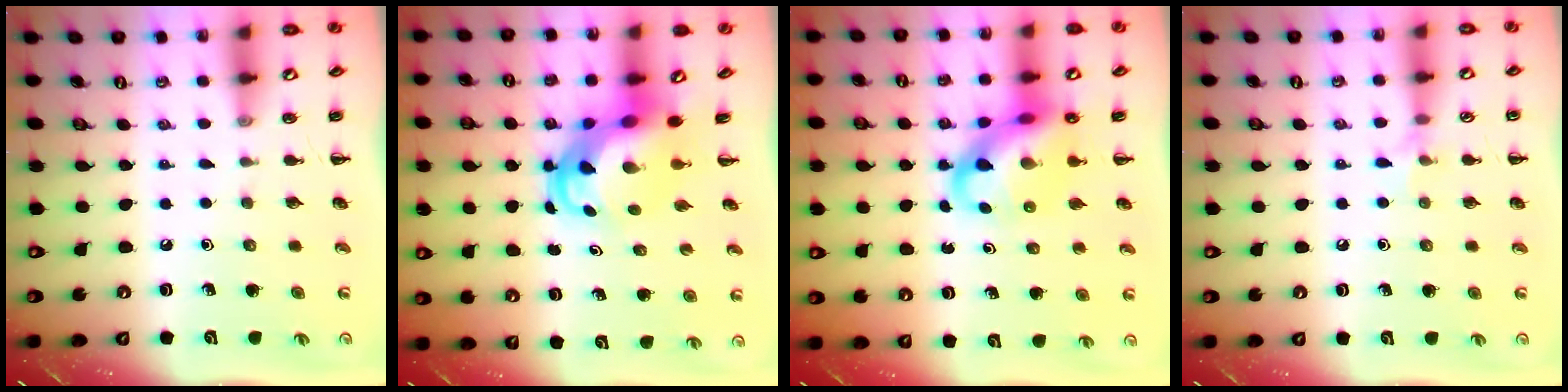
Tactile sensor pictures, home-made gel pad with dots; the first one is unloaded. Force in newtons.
{"total": 5.7, "press": 5.4, "slide": 1.8}
{"total": 11.7, "press": 11.3, "slide": 3.2}
{"total": 5.6, "press": 5.3, "slide": 1.8}